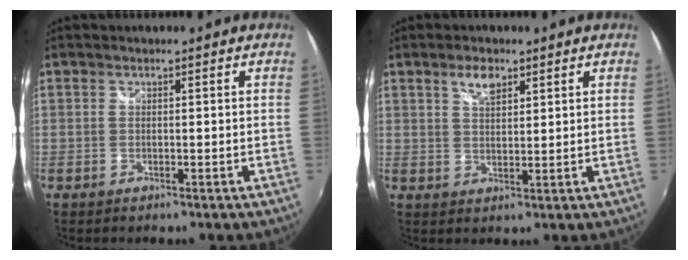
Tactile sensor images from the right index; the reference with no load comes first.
{"total": 4.0, "force": [2.5, 1.8, 2.6], "torque": [-0.043, 0.007, 0.046]}